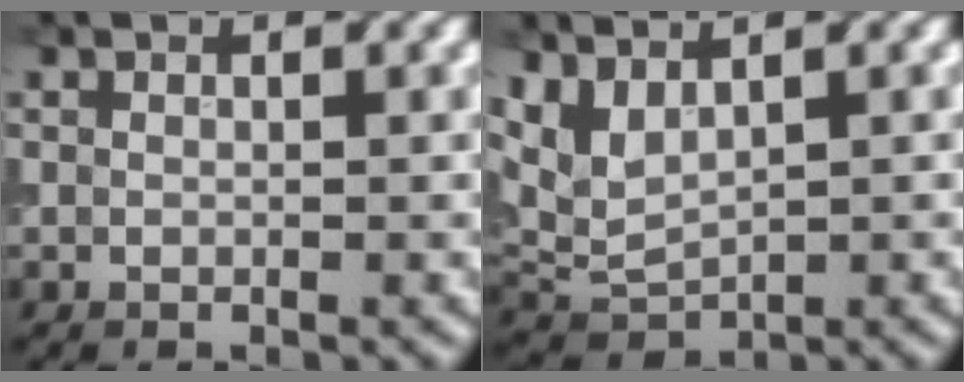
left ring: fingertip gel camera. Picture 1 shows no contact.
{"total": 3.6, "force": [1.9, 1.8, 2.6], "torque": [-0.064, 0.000, 0.046]}